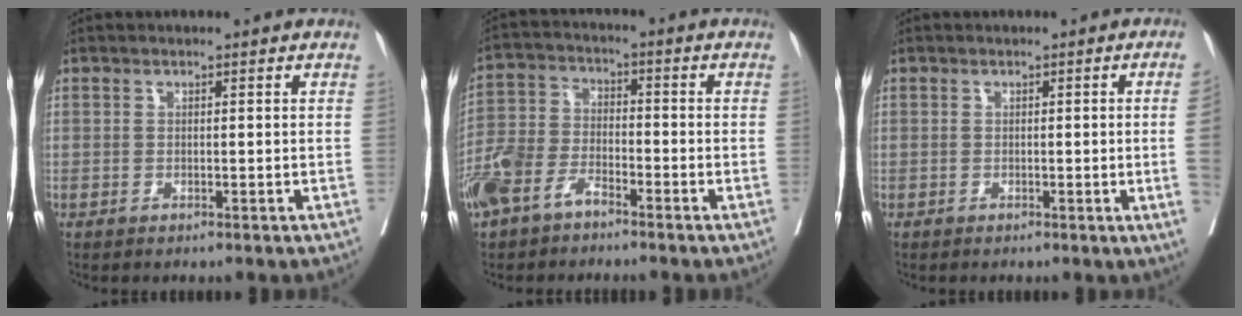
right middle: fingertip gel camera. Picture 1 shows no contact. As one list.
[{"total": 8.2, "force": [-5.5, 4.2, 4.3], "torque": [-0.104, 0.001, -0.113]}, {"total": 4.0, "force": [-0.4, -1.6, 3.6], "torque": [-0.051, -0.010, -0.002]}]